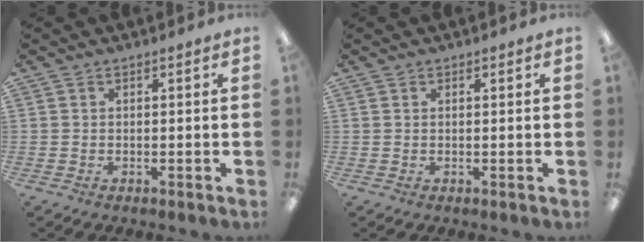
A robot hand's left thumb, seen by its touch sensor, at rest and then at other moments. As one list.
[{"total": 0.6, "force": [0.5, 0.3, 0.2], "torque": [-0.004, 0.003, 0.009]}]